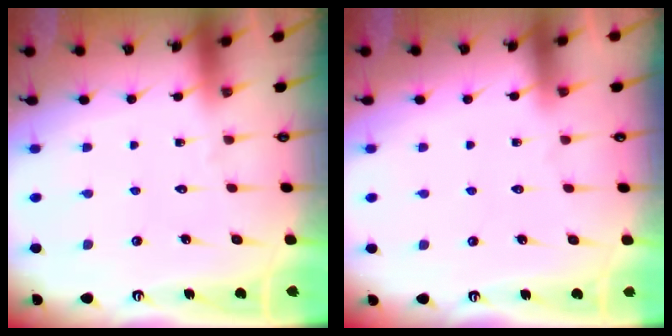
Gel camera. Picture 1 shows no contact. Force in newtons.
{"total": 1.6, "press": 1.5, "slide": 0.3}